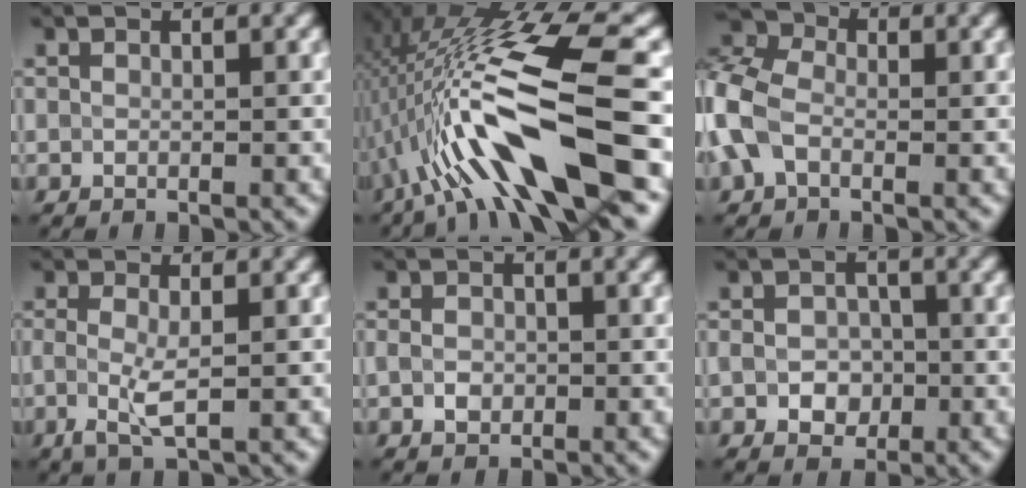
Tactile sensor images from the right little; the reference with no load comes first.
{"total": 12.4, "force": [-2.2, 2.8, 11.9], "torque": [-0.203, 0.006, -0.037]}
{"total": 5.7, "force": [-1.1, 3.9, 3.9], "torque": [-0.114, 0.012, -0.040]}
{"total": 2.4, "force": [-0.4, 0.5, 2.3], "torque": [-0.054, -0.008, -0.003]}
{"total": 1.5, "force": [-0.4, 1.2, 0.9], "torque": [-0.020, 0.000, -0.008]}
{"total": 3.0, "force": [-0.7, 2.3, 1.7], "torque": [-0.032, -0.005, -0.014]}